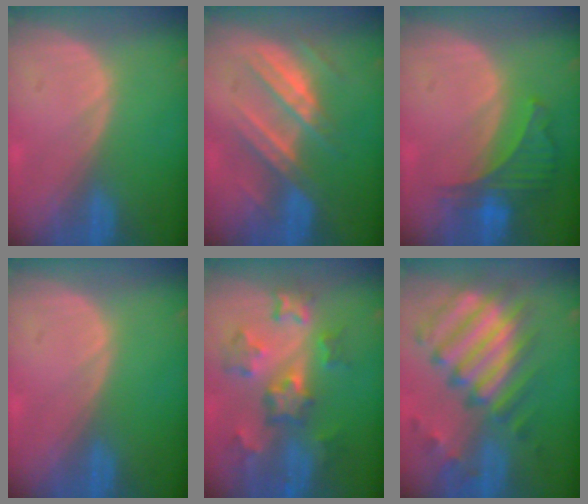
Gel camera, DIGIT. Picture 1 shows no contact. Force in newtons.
{"total": 7.2, "press": 7.2, "slide": 0.9}
{"total": 6.4, "press": 5.9, "slide": 2.3}
{"total": 0.0}
{"total": 8.7, "press": 7.8, "slide": 3.9}
{"total": 11.9, "press": 10.3, "slide": 5.9}